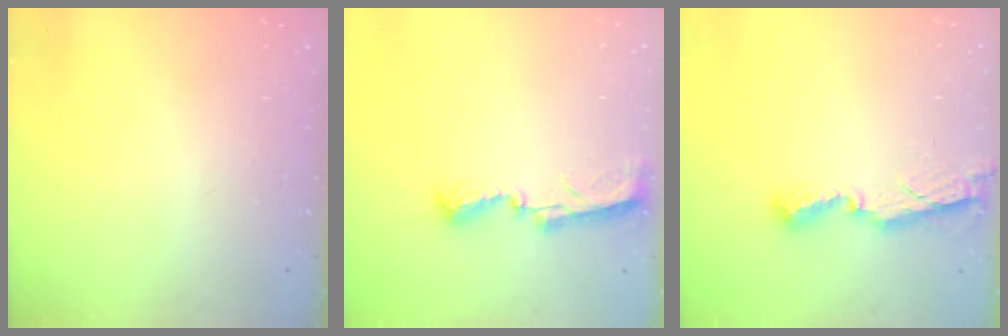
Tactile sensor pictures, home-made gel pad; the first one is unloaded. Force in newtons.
{"total": 8.9, "press": 8.9, "slide": 0.2}
{"total": 7.8, "press": 7.8, "slide": 0.5}